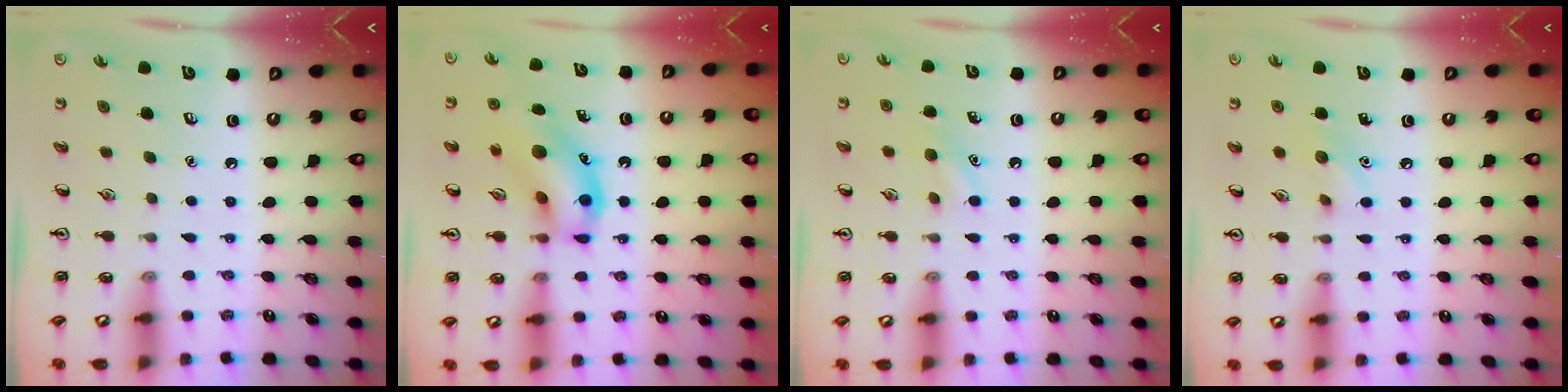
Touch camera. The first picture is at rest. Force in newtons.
{"total": 14.9, "press": 14.6, "slide": 3.0}
{"total": 6.9, "press": 6.6, "slide": 2.1}
{"total": 7.4, "press": 7.2, "slide": 1.6}